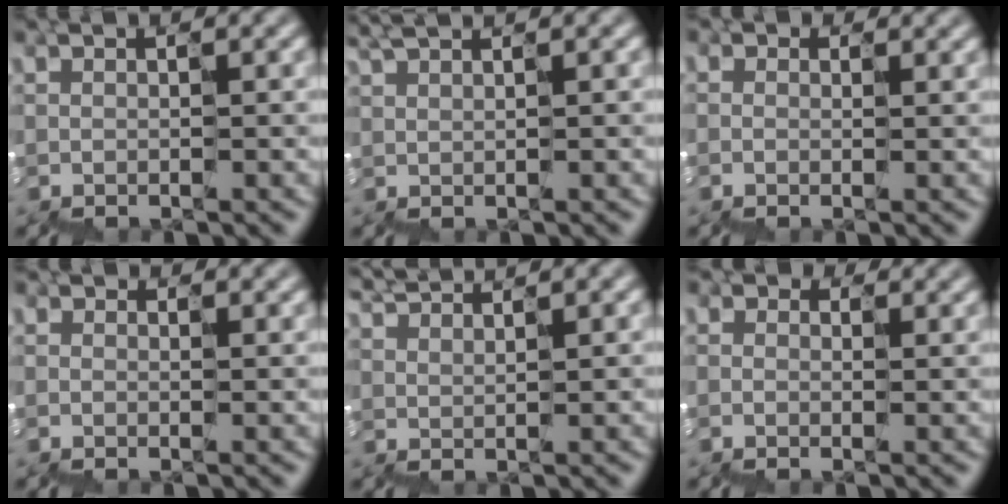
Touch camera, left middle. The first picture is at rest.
{"total": 1.9, "force": [1.5, 0.3, 1.2], "torque": [-0.026, 0.010, 0.029]}
{"total": 0.6, "force": [0.0, 0.5, 0.3], "torque": [-0.005, 0.003, 0.000]}
{"total": 0.8, "force": [0.1, 0.6, 0.5], "torque": [-0.005, 0.004, 0.000]}
{"total": 2.9, "force": [2.9, -0.1, 0.2], "torque": [-0.021, 0.012, 0.053]}
{"total": 1.4, "force": [0.2, 1.2, 0.7], "torque": [-0.030, 0.006, 0.009]}